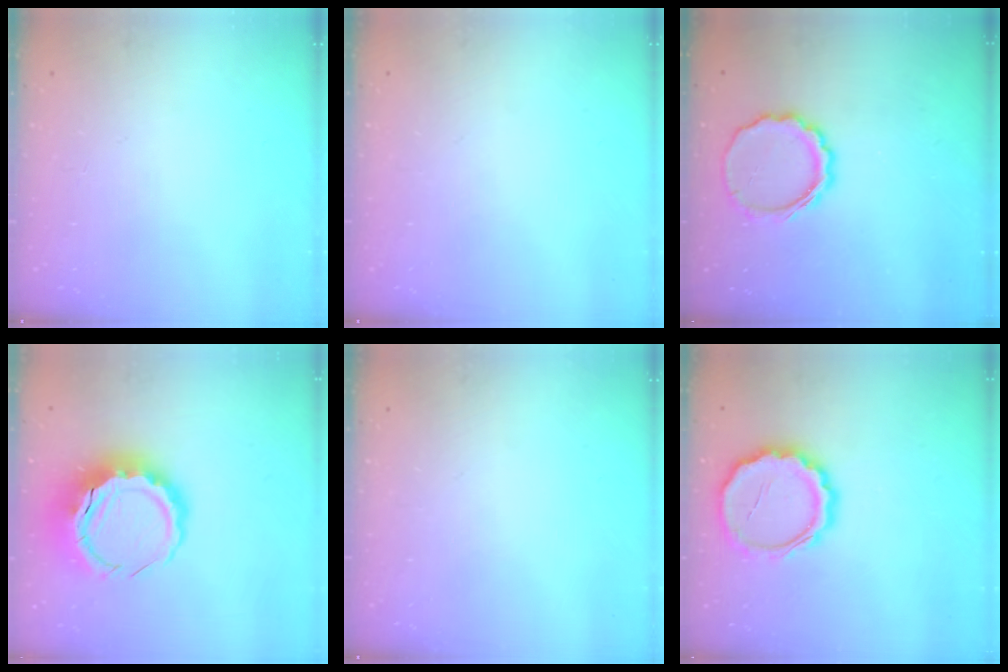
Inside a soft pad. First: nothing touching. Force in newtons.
{"total": 0.0}
{"total": 10.3, "press": 10.1, "slide": 2.0}
{"total": 12.7, "press": 12.4, "slide": 2.7}
{"total": 0.0}
{"total": 12.5, "press": 12.5, "slide": 1.1}